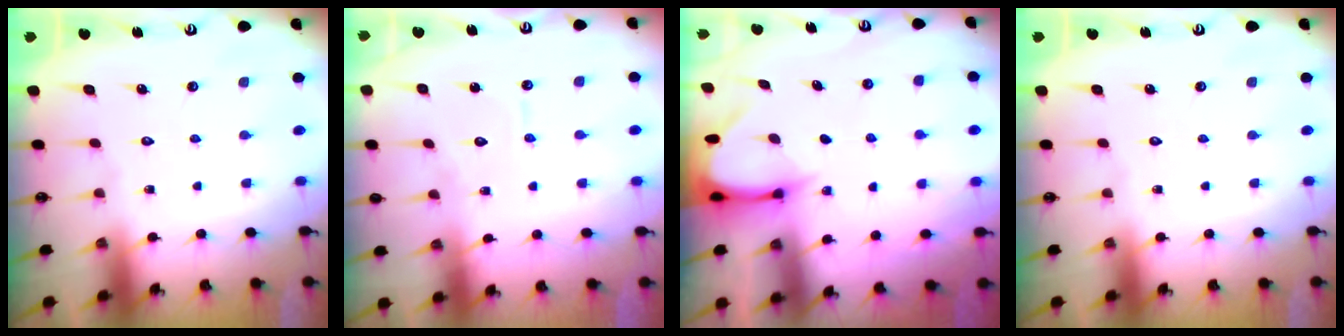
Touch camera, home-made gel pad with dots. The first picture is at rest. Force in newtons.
{"total": 4.7, "press": 4.7, "slide": 0.3}
{"total": 3.8, "press": 3.8, "slide": 0.3}
{"total": 0.0}